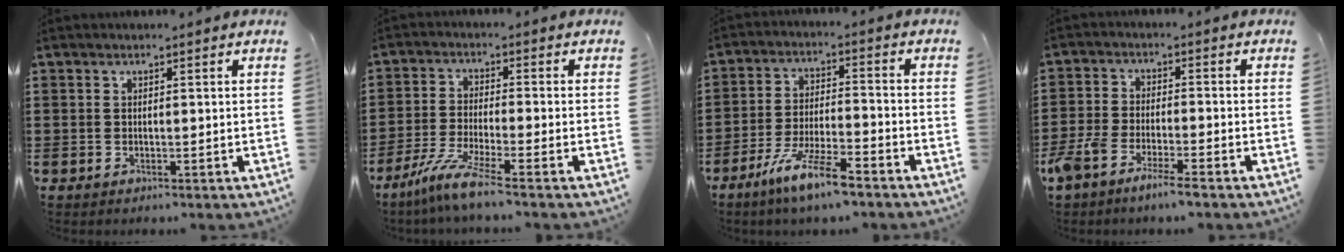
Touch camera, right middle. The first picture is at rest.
{"total": 6.3, "force": [-4.8, -0.1, 4.2], "torque": [-0.093, -0.021, -0.094]}
{"total": 8.2, "force": [-6.1, 0.9, 5.4], "torque": [-0.116, -0.006, -0.118]}
{"total": 4.8, "force": [-4.0, 0.5, 2.7], "torque": [-0.080, -0.012, -0.083]}